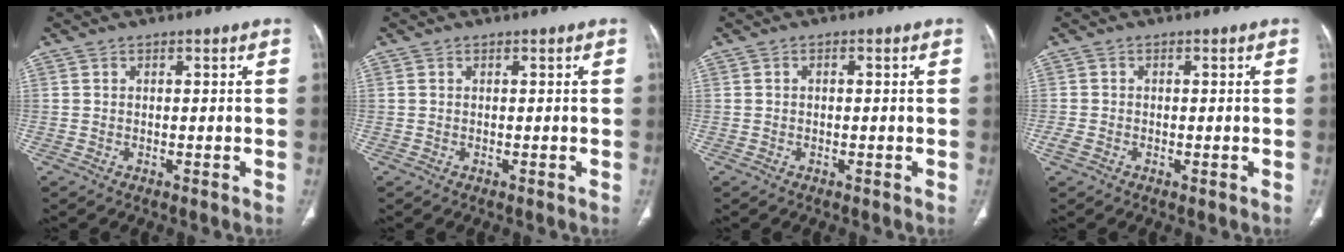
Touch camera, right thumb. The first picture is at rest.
{"total": 0.0}
{"total": 0.5, "force": [0.0, 0.3, 0.4], "torque": [-0.007, 0.001, -0.001]}
{"total": 2.2, "force": [-0.8, 1.4, 1.5], "torque": [-0.033, 0.001, -0.015]}